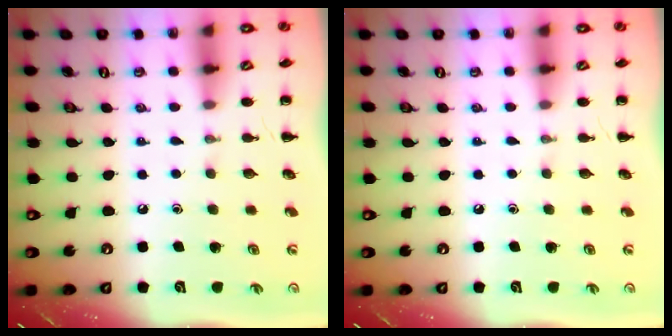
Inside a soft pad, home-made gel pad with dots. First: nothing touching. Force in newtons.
{"total": 0.0}